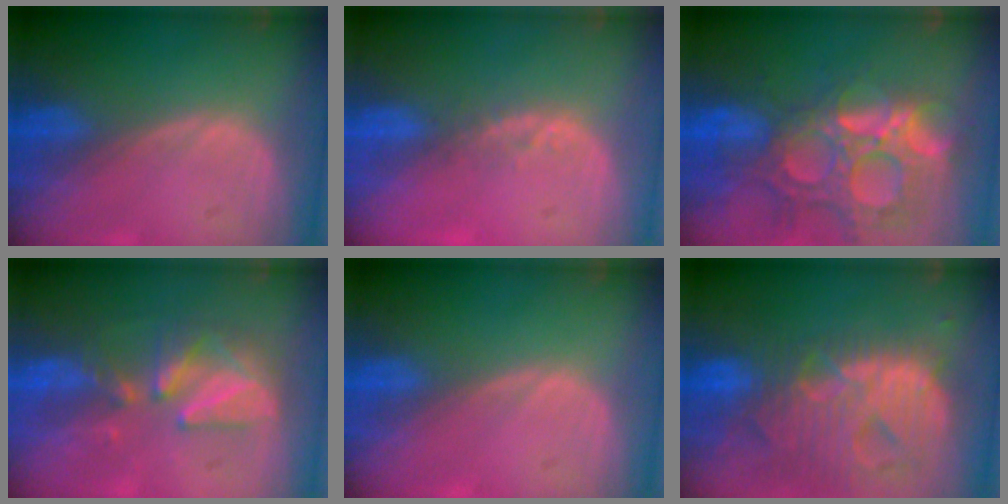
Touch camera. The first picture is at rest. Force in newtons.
{"total": 2.1, "press": 1.8, "slide": 1.1}
{"total": 14.7, "press": 12.2, "slide": 8.1}
{"total": 7.7, "press": 7.3, "slide": 2.5}
{"total": 0.0}
{"total": 13.8, "press": 11.7, "slide": 7.2}